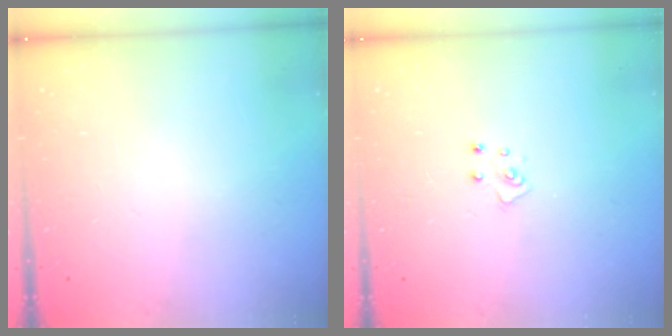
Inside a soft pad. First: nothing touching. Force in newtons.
{"total": 4.0, "press": 4.0, "slide": 0.3}